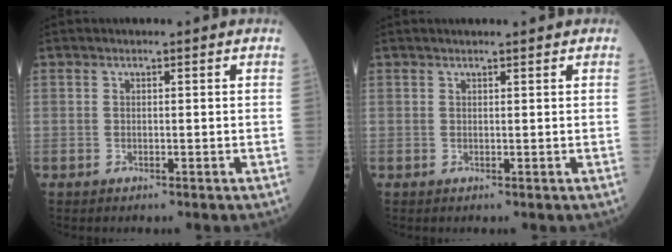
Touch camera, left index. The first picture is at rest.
{"total": 3.0, "force": [2.5, 1.0, 1.4], "torque": [-0.016, 0.018, 0.038]}